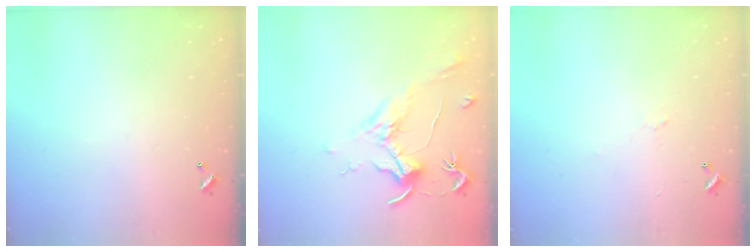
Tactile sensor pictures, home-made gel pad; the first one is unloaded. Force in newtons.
{"total": 1.8, "press": 1.6, "slide": 0.9}
{"total": 1.9, "press": 1.8, "slide": 0.6}